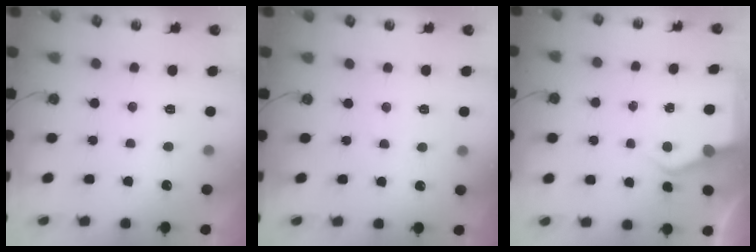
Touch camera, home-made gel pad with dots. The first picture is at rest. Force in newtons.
{"total": 1.9, "press": 1.9, "slide": 0.3}
{"total": 4.7, "press": 4.6, "slide": 0.3}